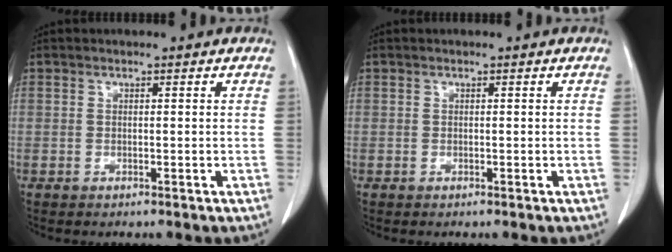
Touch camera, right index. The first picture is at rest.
{"total": 0.0}